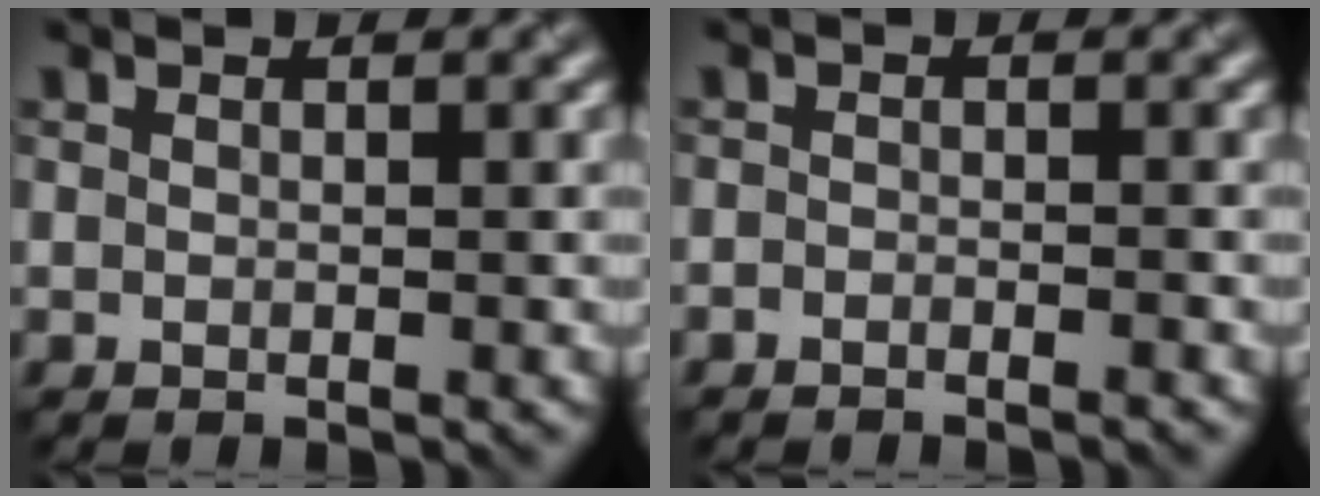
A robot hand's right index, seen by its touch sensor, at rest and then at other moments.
{"total": 1.2, "force": [-1.2, 0.0, 0.3], "torque": [-0.009, 0.003, -0.023]}